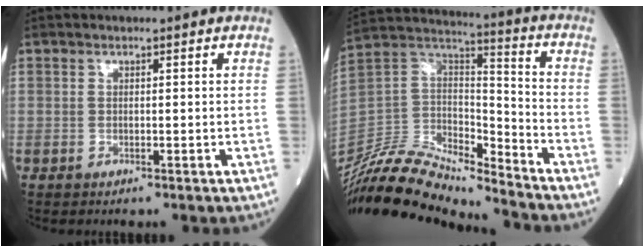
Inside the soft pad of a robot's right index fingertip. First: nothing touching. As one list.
[{"total": 19.5, "force": [-18.4, 2.1, 5.8], "torque": [-0.118, 0.034, -0.335]}]